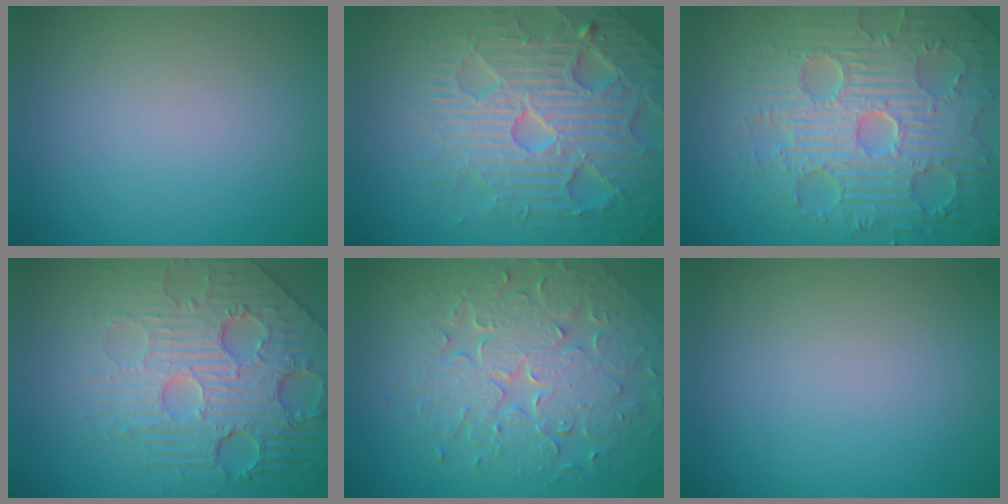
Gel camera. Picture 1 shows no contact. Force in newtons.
{"total": 7.4, "press": 7.3, "slide": 1.5}
{"total": 9.2, "press": 6.5, "slide": 6.5}
{"total": 7.9, "press": 5.6, "slide": 5.5}
{"total": 8.1, "press": 5.8, "slide": 5.7}
{"total": 0.0}